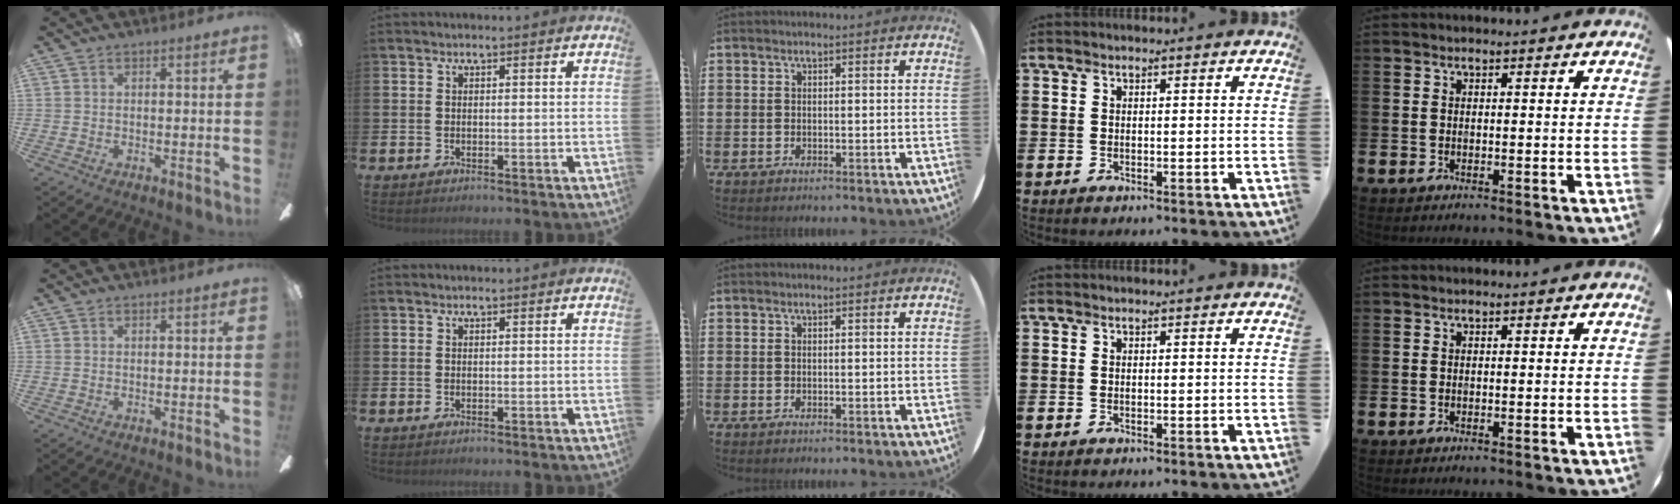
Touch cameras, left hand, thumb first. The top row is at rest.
{}